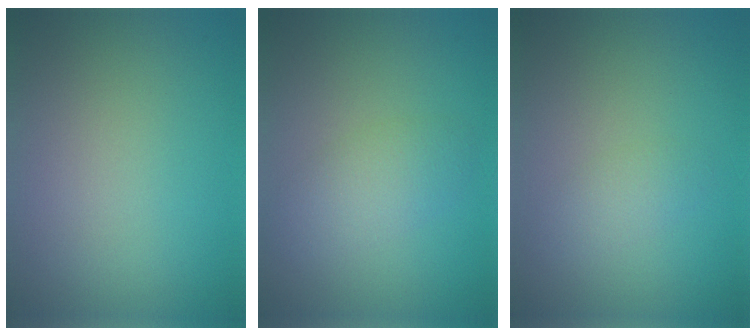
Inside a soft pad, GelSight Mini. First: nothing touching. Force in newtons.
{"total": 2.7, "press": 2.7, "slide": 0.3}
{"total": 1.4, "press": 1.4, "slide": 0.0}